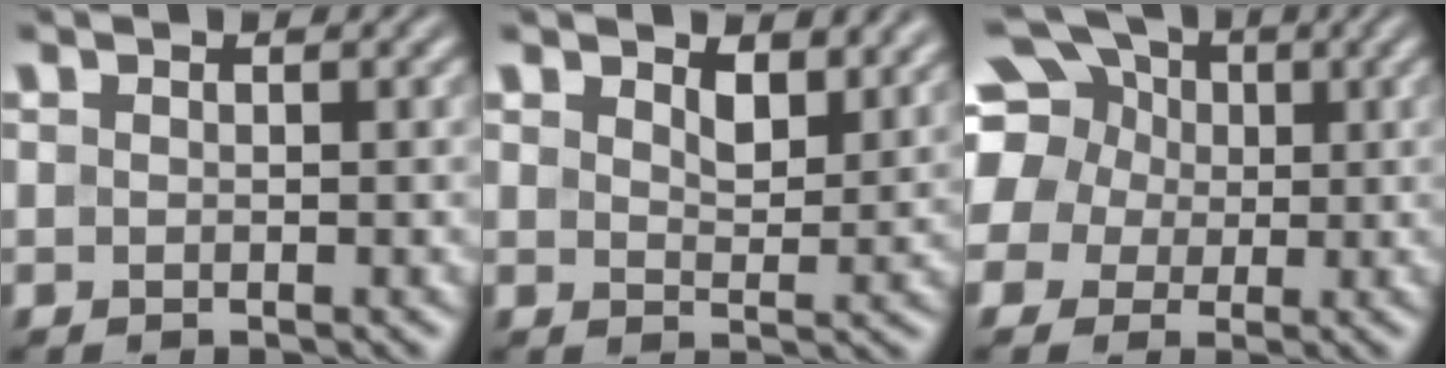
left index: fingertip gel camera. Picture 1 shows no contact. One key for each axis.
{"total": 3.1, "fx": 2.1, "fy": 1.5, "fz": 1.8, "tx": -0.040, "ty": -0.010, "tz": 0.030}
{"total": 13.1, "fx": 4.6, "fy": 10.9, "fz": 5.6, "tx": -0.150, "ty": 0.037, "tz": 0.064}